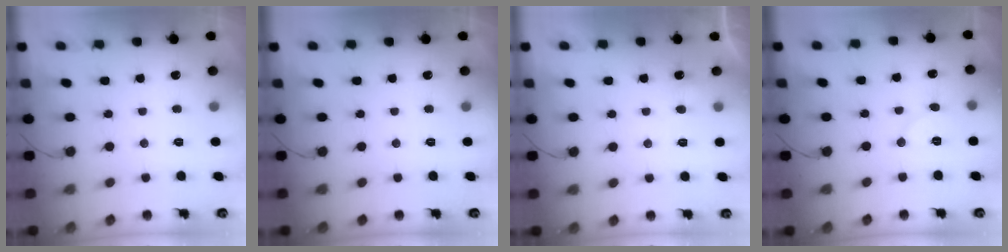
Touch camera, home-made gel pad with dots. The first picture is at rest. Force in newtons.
{"total": 0.0}
{"total": 4.2, "press": 4.2, "slide": 0.3}
{"total": 6.7, "press": 6.7, "slide": 0.6}